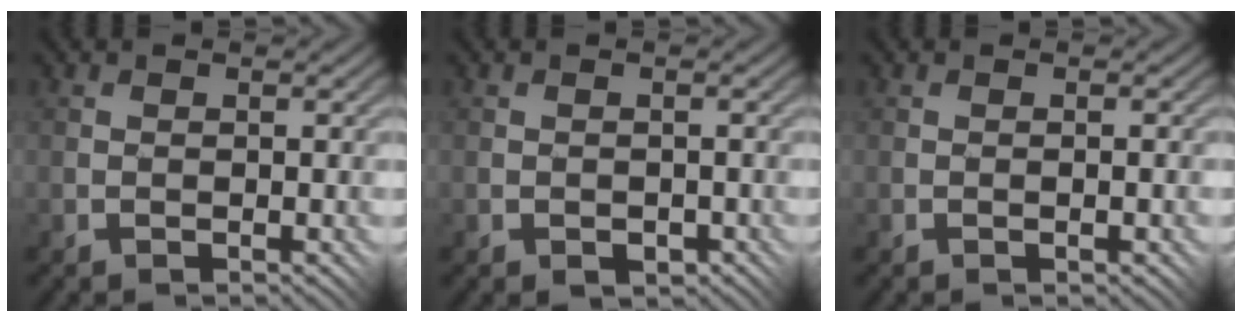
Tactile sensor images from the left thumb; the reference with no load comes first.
{"total": 1.3, "force": [-0.6, 0.9, 0.7], "torque": [-0.011, -0.002, -0.008]}
{"total": 1.0, "force": [-0.4, 0.3, 0.9], "torque": [-0.013, 0.002, -0.001]}